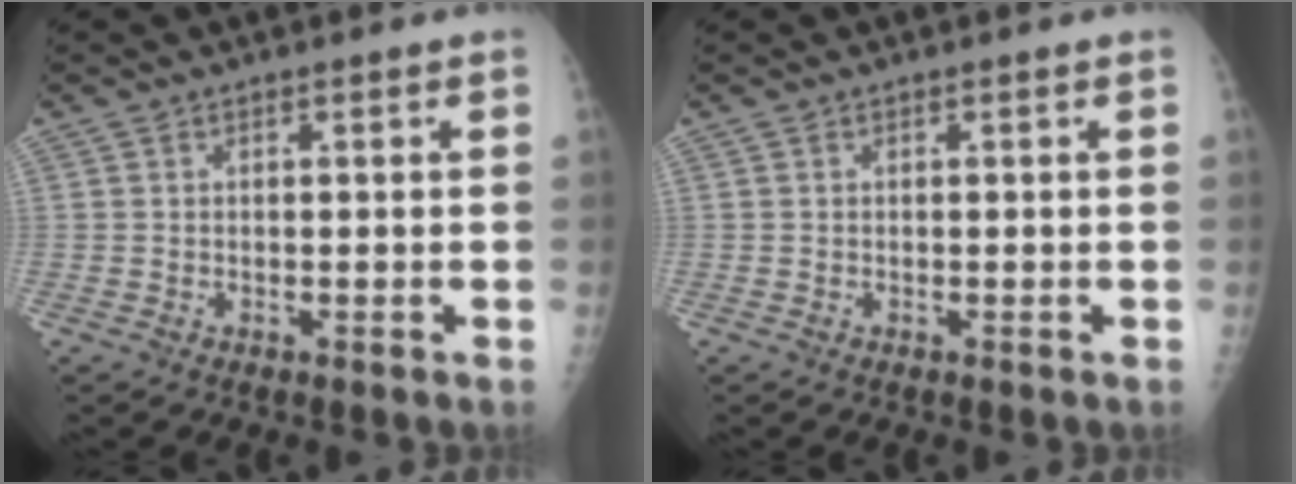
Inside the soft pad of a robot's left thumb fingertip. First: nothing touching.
{"total": 0.0}